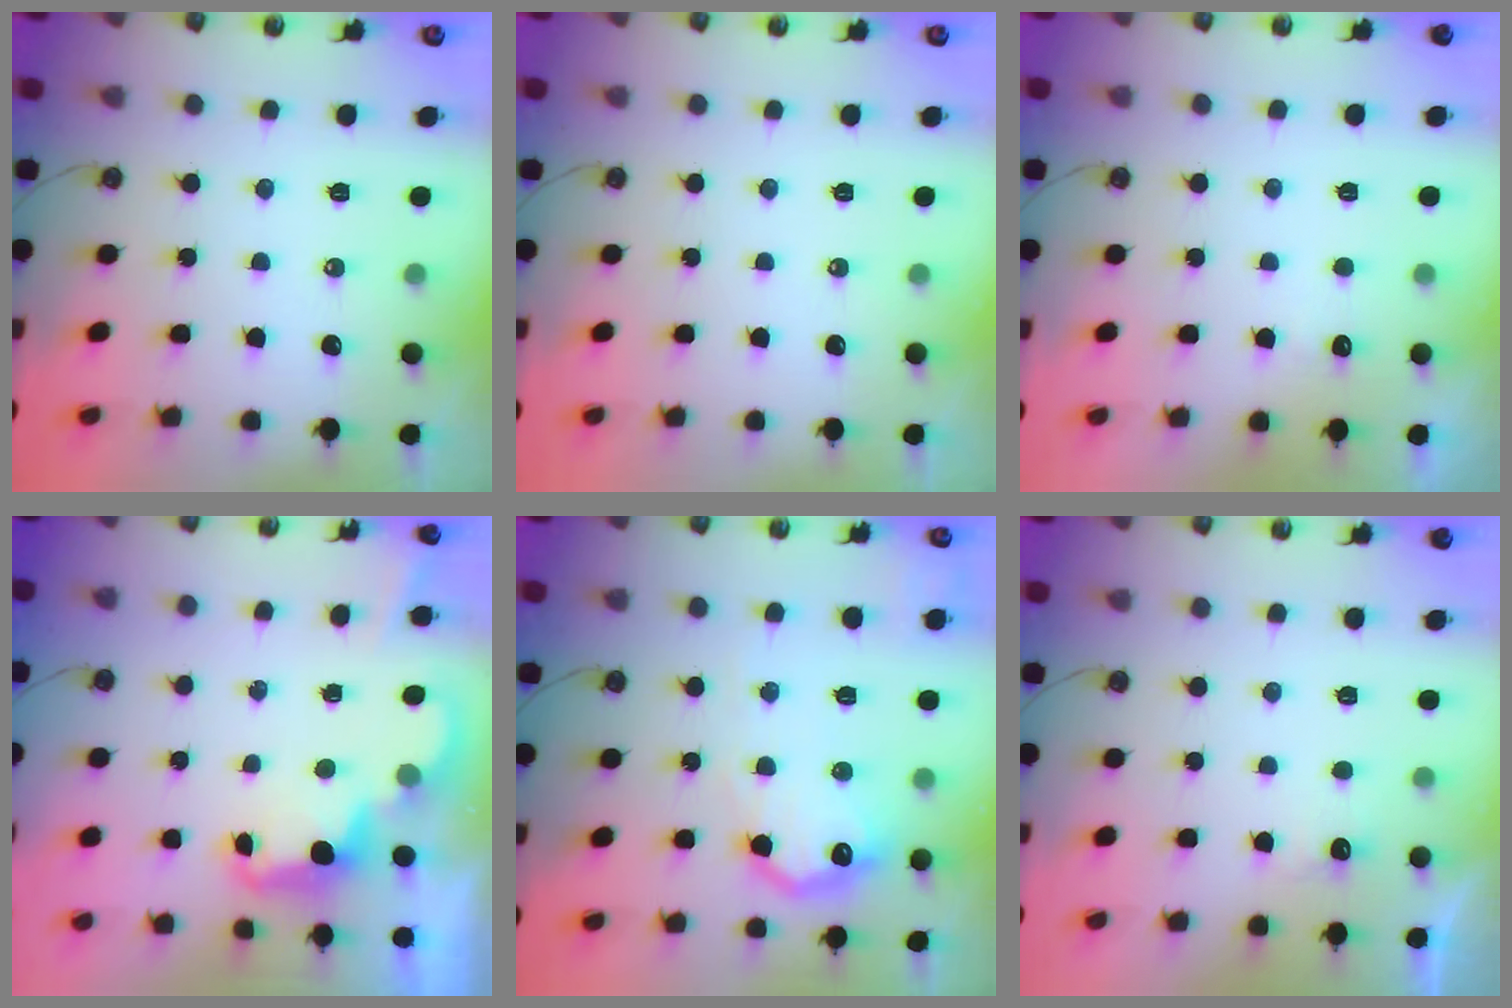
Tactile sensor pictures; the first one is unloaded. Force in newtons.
{"total": 0.0}
{"total": 3.0, "press": 2.8, "slide": 1.0}
{"total": 2.5, "press": 2.5, "slide": 0.5}
{"total": 14.6, "press": 14.6, "slide": 1.0}
{"total": 5.9, "press": 5.8, "slide": 1.2}